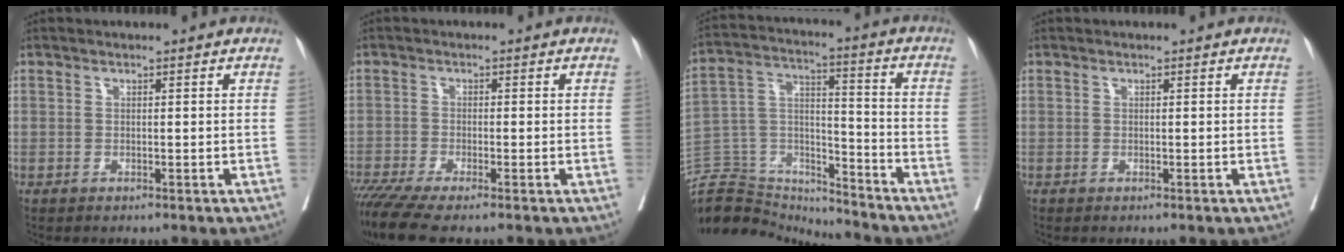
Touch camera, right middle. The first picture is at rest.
{"total": 6.2, "force": [-4.8, 0.1, 3.8], "torque": [-0.068, -0.018, -0.088]}
{"total": 18.1, "force": [-17.6, 3.5, 2.5], "torque": [-0.060, 0.050, -0.291]}
{"total": 0.0}